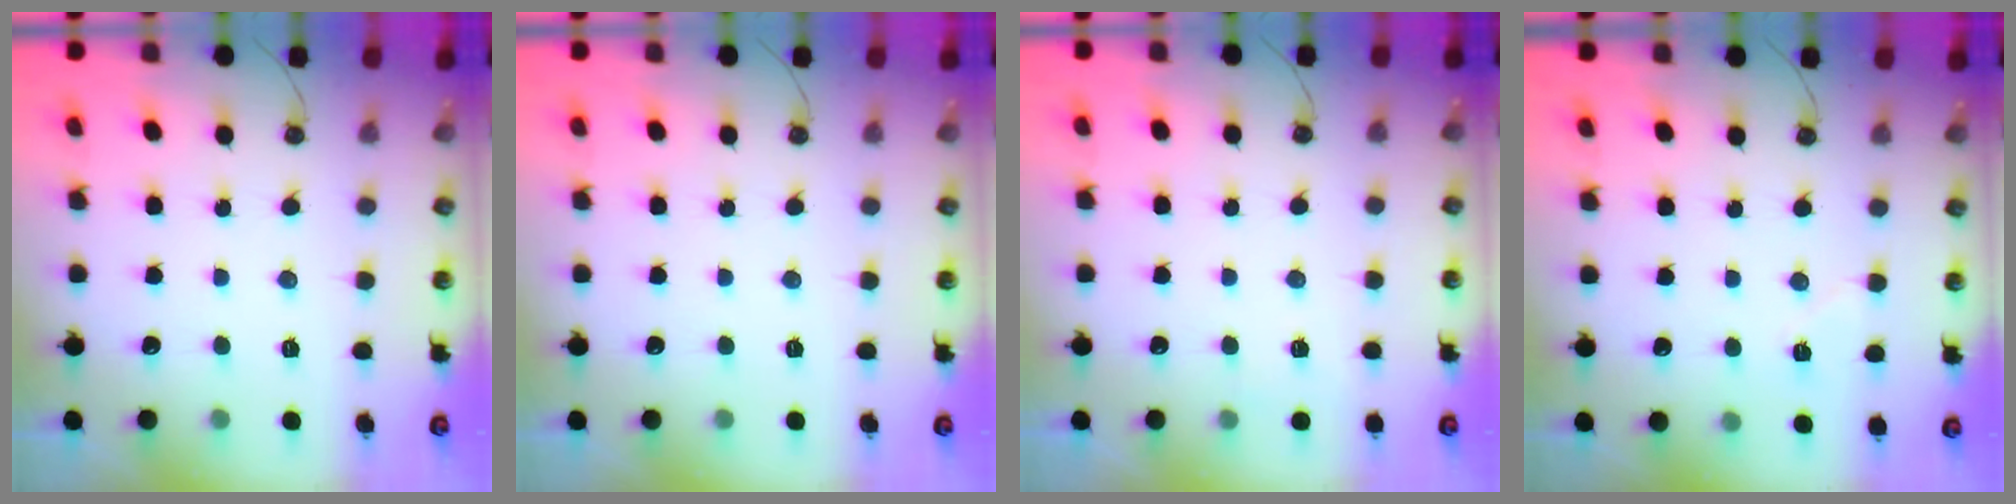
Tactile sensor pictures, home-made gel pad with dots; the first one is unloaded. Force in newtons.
{"total": 0.0}
{"total": 2.8, "press": 2.3, "slide": 1.5}
{"total": 5.6, "press": 4.9, "slide": 2.6}